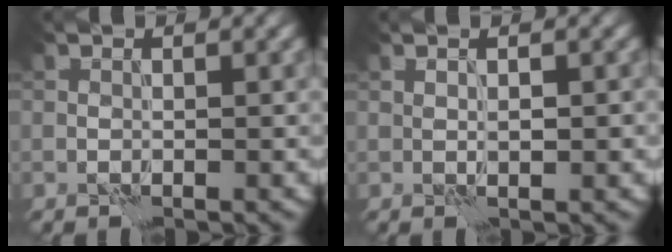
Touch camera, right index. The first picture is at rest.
{"total": 1.4, "force": [0.1, 0.4, 1.4], "torque": [-0.026, 0.002, 0.005]}